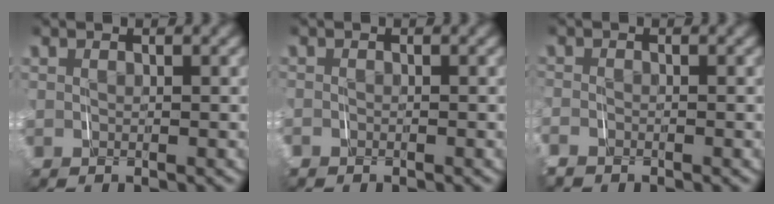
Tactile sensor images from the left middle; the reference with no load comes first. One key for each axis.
{"total": 1.9, "fx": -0.8, "fy": 1.7, "fz": 0.3, "tx": -0.024, "ty": -0.008, "tz": -0.017}
{"total": 0.8, "fx": -0.7, "fy": 0.0, "fz": -0.4, "tx": 0.007, "ty": 0.000, "tz": -0.017}